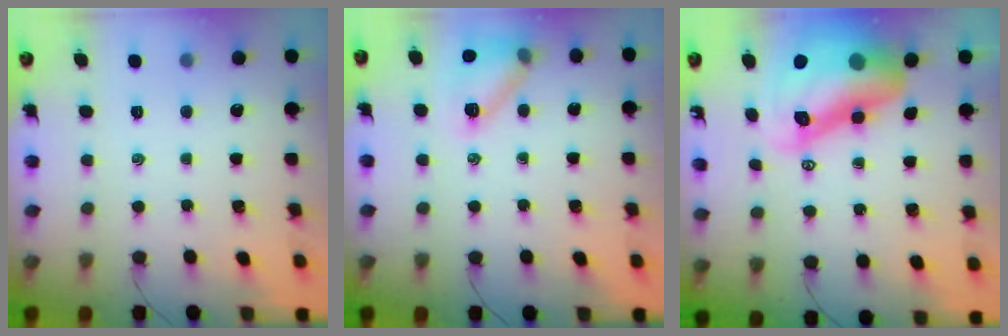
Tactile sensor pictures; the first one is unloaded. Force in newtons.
{"total": 12.4, "press": 12.4, "slide": 0.4}
{"total": 19.3, "press": 18.4, "slide": 5.6}